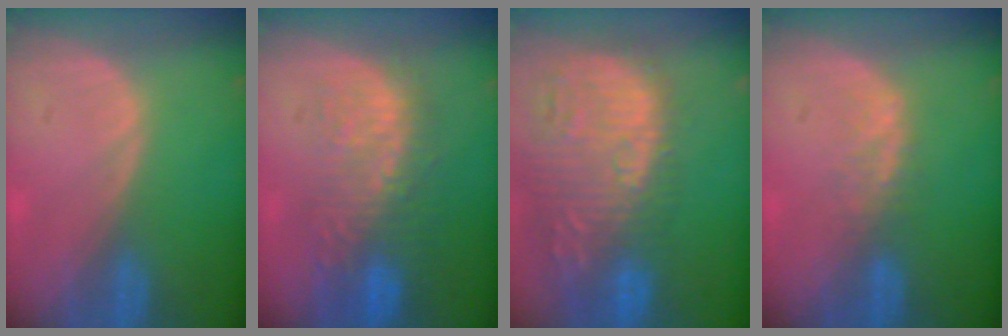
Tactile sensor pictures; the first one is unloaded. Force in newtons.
{"total": 10.5, "press": 9.2, "slide": 5.1}
{"total": 15.5, "press": 13.1, "slide": 8.3}
{"total": 2.3, "press": 2.3, "slide": 0.5}